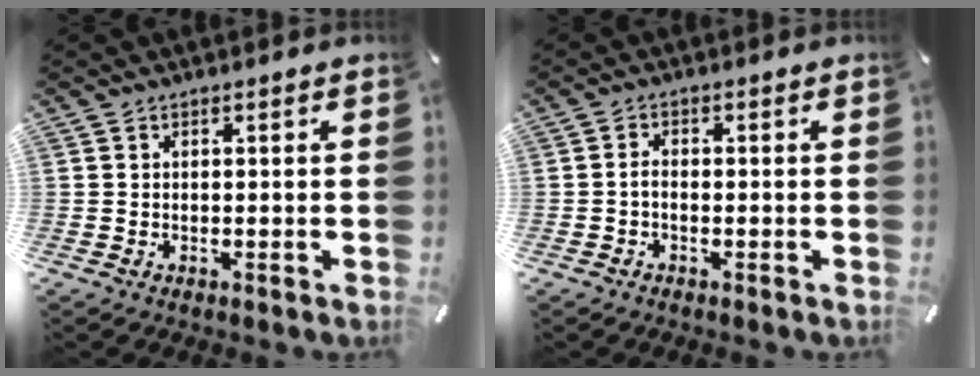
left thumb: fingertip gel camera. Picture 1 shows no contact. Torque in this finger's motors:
{"motor_torque": [-0.11, -0.20, 0.23, 0.34, -0.01]}